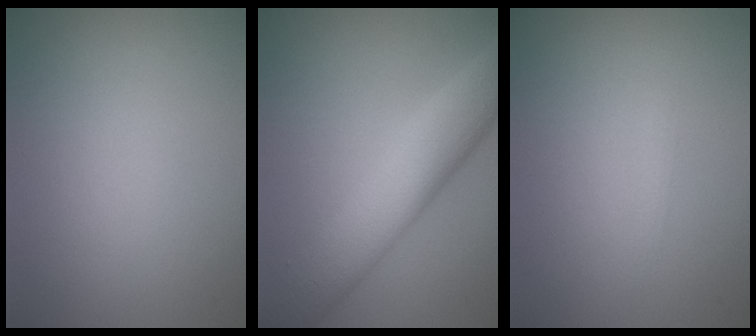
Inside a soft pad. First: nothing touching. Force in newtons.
{"total": 7.9, "press": 7.9, "slide": 0.3}
{"total": 0.5, "press": 0.5, "slide": 0.1}